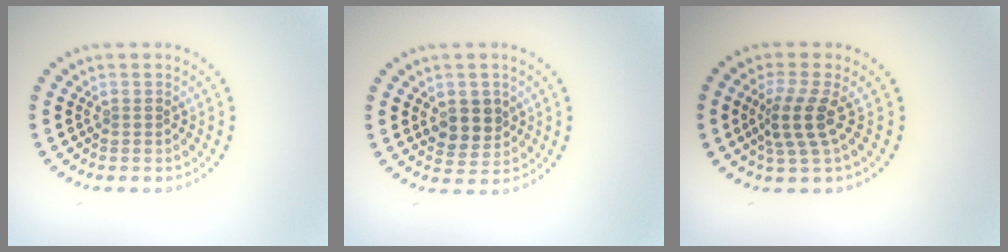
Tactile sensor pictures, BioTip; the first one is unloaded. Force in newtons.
{"total": 2.9, "press": 2.8, "slide": 0.9}
{"total": 3.2, "press": 2.4, "slide": 2.1}